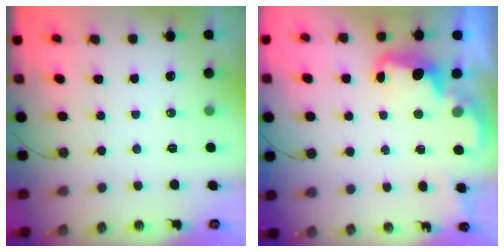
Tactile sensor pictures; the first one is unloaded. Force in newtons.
{"total": 2.8, "press": 2.7, "slide": 0.7}